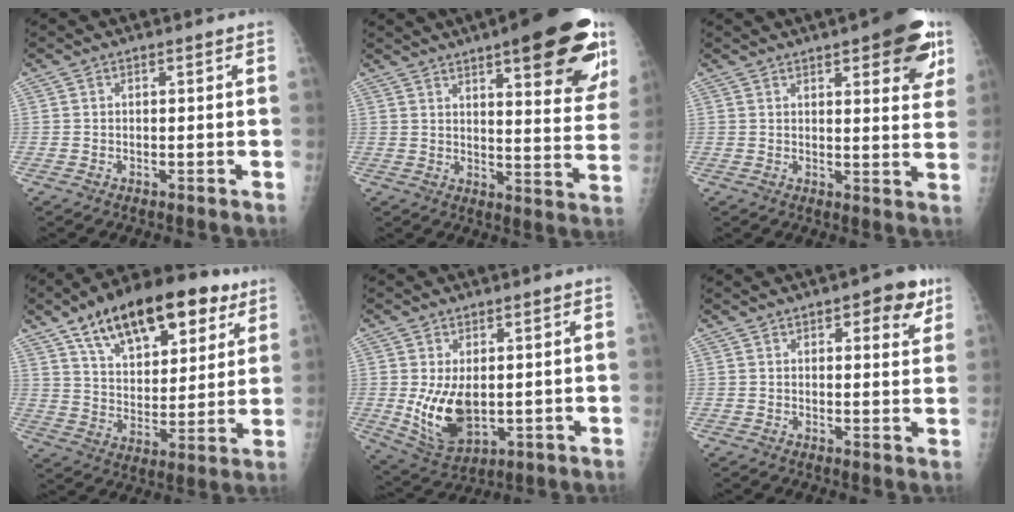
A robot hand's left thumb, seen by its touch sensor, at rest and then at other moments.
{"total": 24.2, "force": [13.9, 6.5, 18.8], "torque": [-0.214, -0.047, 0.177]}
{"total": 13.7, "force": [7.3, 4.4, 10.7], "torque": [-0.095, -0.027, 0.087]}
{"total": 23.4, "force": [13.0, 11.6, 15.7], "torque": [-0.214, -0.021, 0.211]}
{"total": 10.1, "force": [-0.1, 5.9, 8.2], "torque": [-0.137, -0.018, 0.018]}
{"total": 7.2, "force": [3.8, 3.1, 5.3], "torque": [-0.041, -0.013, 0.042]}